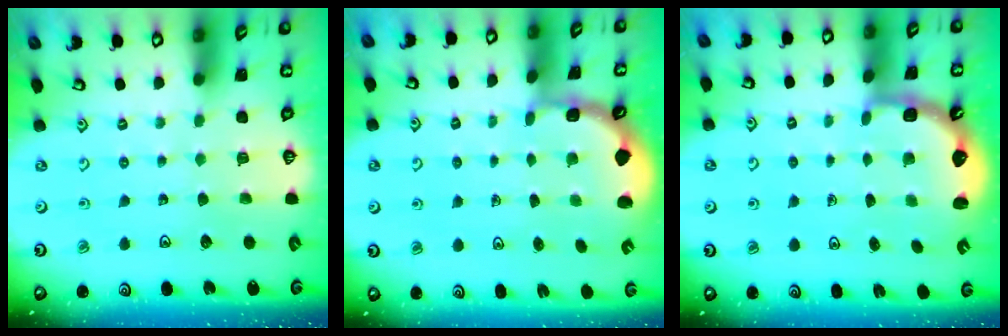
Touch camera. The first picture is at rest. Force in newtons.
{"total": 1.7, "press": 1.6, "slide": 0.5}
{"total": 2.6, "press": 2.2, "slide": 1.4}